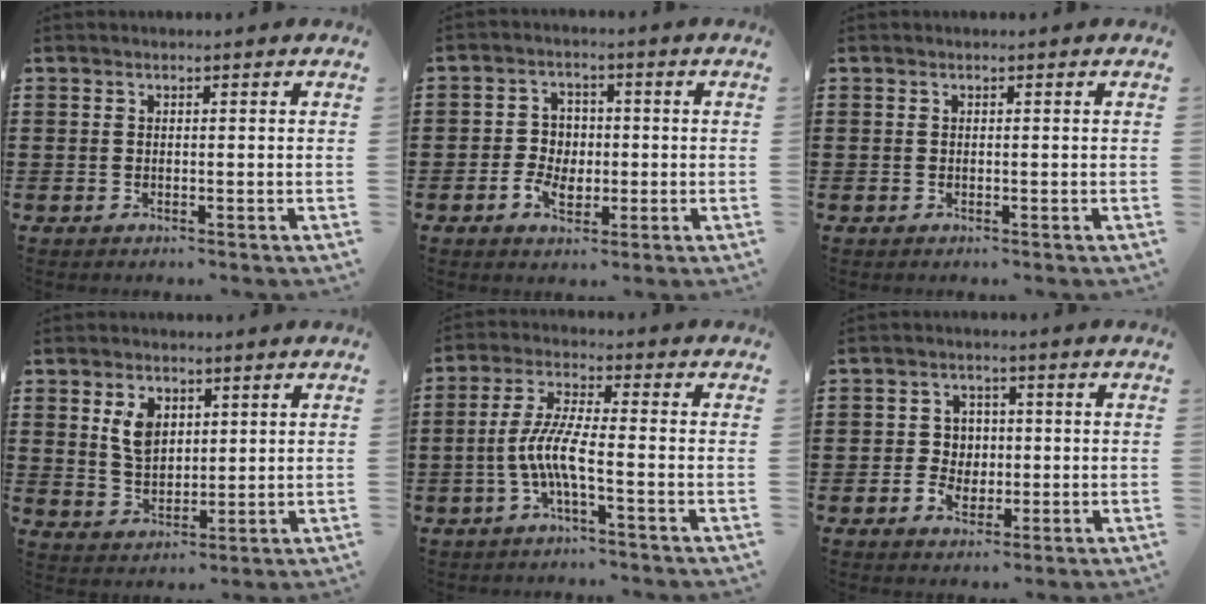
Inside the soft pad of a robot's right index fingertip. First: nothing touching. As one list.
[{"total": 4.3, "force": [-1.1, 3.6, 2.2], "torque": [-0.051, 0.012, -0.024]}, {"total": 0.0}, {"total": 5.4, "force": [2.2, 3.6, 3.4], "torque": [-0.072, 0.008, 0.039]}, {"total": 6.9, "force": [-2.4, 1.1, 6.3], "torque": [-0.151, -0.015, -0.055]}, {"total": 3.8, "force": [-0.5, 3.6, 1.0], "torque": [-0.024, 0.008, -0.016]}]